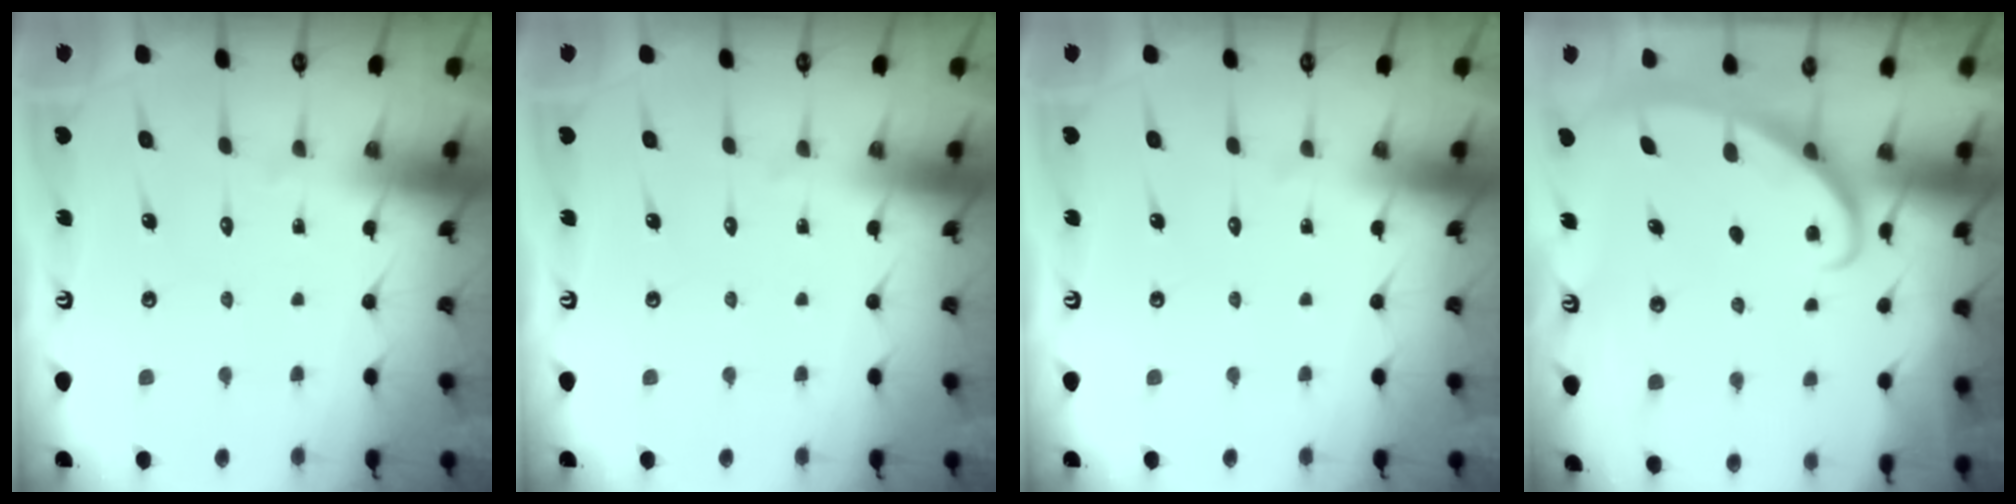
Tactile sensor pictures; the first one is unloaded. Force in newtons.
{"total": 0.0}
{"total": 0.0}
{"total": 2.8, "press": 2.8, "slide": 0.4}